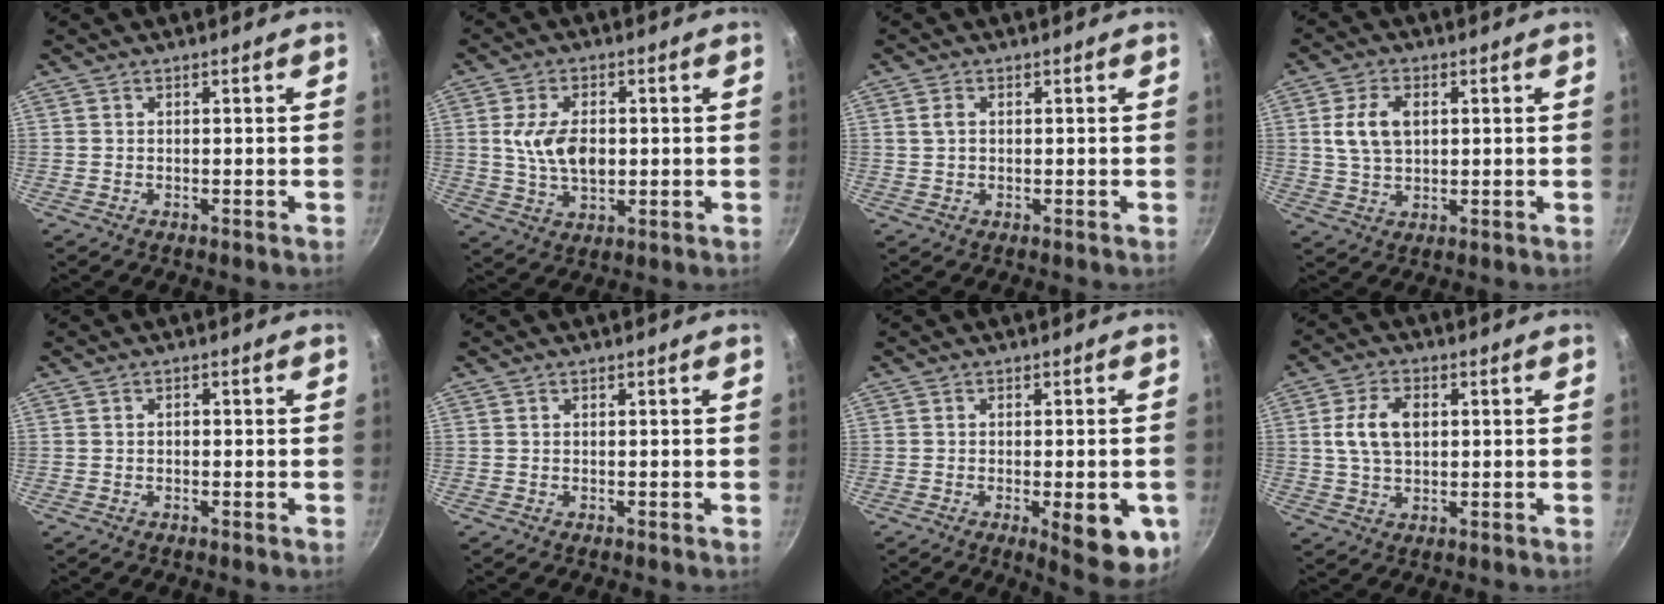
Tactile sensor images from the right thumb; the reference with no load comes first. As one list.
[{"total": 8.8, "force": [0.8, 5.1, 7.1], "torque": [-0.126, -0.002, 0.022]}, {"total": 1.9, "force": [0.3, 1.3, 1.3], "torque": [-0.030, 0.002, 0.007]}, {"total": 7.6, "force": [1.6, 4.8, 5.7], "torque": [-0.107, 0.001, 0.032]}, {"total": 0.9, "force": [-0.1, 0.7, 0.6], "torque": [-0.006, 0.005, -0.004]}, {"total": 0.0}, {"total": 11.0, "force": [-3.5, 3.7, 9.8], "torque": [-0.110, -0.007, -0.034]}, {"total": 8.1, "force": [1.3, 5.1, 6.2], "torque": [-0.112, 0.006, 0.026]}]